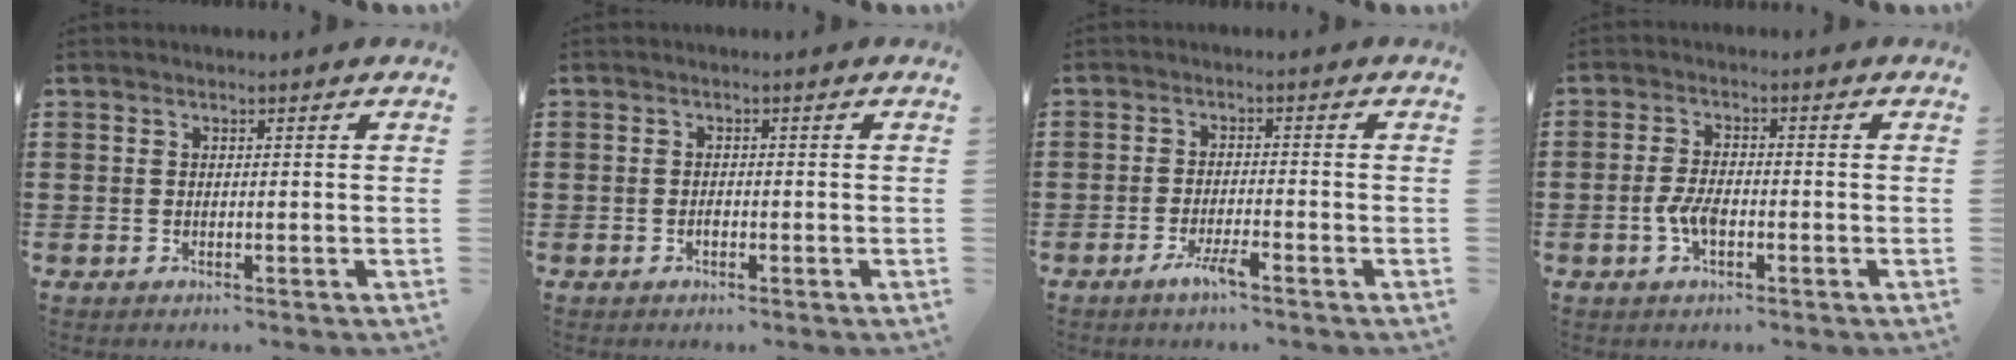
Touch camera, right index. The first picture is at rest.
{"total": 0.8, "force": [-0.5, 0.4, 0.5], "torque": [-0.011, -0.006, -0.006]}
{"total": 3.1, "force": [-2.1, 0.3, 2.3], "torque": [-0.044, -0.001, -0.039]}
{"total": 3.8, "force": [-1.4, 1.5, 3.2], "torque": [-0.080, -0.006, -0.029]}